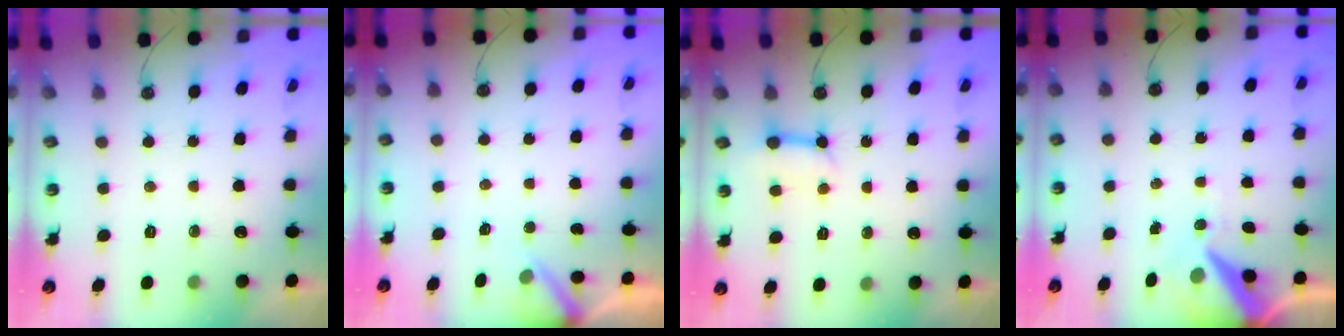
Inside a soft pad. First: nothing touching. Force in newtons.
{"total": 2.4, "press": 2.4, "slide": 0.3}
{"total": 7.4, "press": 7.3, "slide": 0.9}
{"total": 9.0, "press": 8.9, "slide": 1.4}